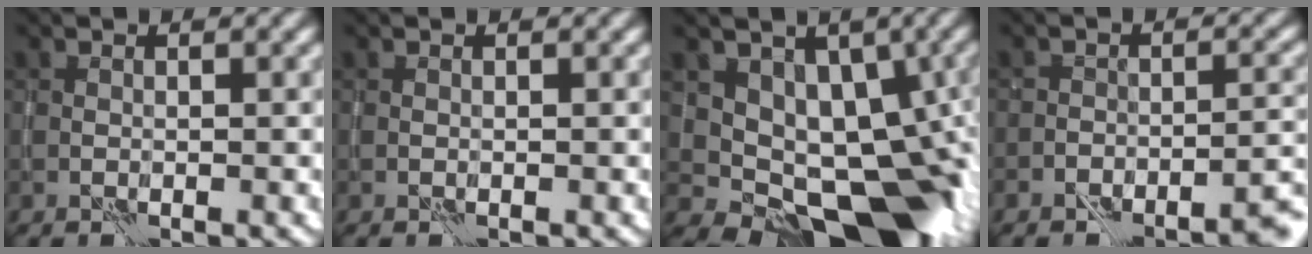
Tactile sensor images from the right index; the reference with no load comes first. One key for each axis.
{"total": 0.0}
{"total": 11.2, "fx": -0.6, "fy": 7.1, "fz": 8.7, "tx": -0.092, "ty": -0.003, "tz": -0.010}
{"total": 3.6, "fx": -3.3, "fy": 0.8, "fz": 1.0, "tx": 0.004, "ty": 0.012, "tz": -0.054}